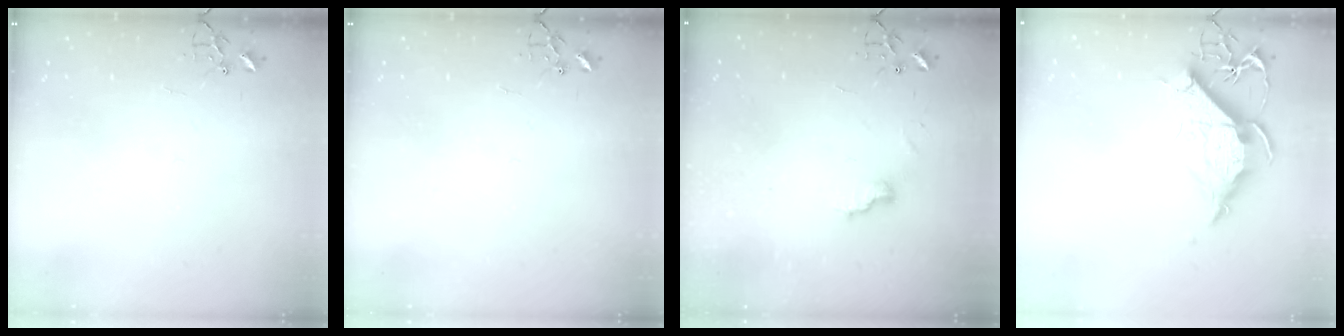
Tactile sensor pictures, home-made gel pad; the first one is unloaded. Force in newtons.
{"total": 0.0}
{"total": 6.7, "press": 6.6, "slide": 0.7}
{"total": 12.9, "press": 12.8, "slide": 1.5}